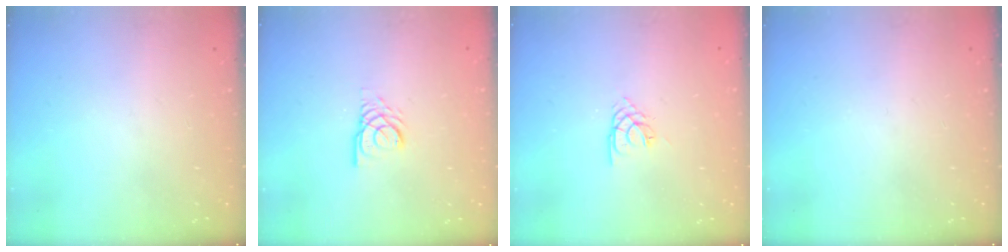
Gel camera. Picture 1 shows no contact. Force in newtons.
{"total": 4.2, "press": 4.2, "slide": 0.4}
{"total": 1.7, "press": 1.7, "slide": 0.4}
{"total": 0.0}